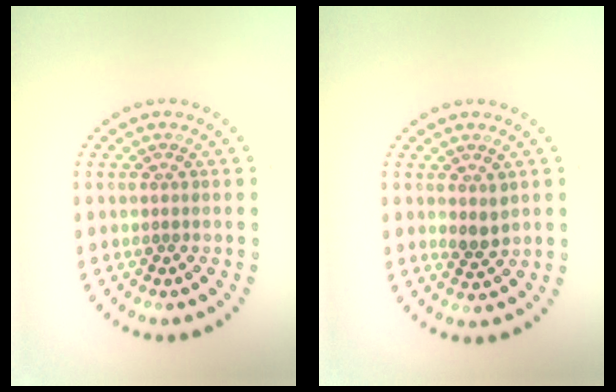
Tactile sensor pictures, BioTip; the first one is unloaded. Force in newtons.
{"total": 1.5, "press": 1.3, "slide": 0.7}